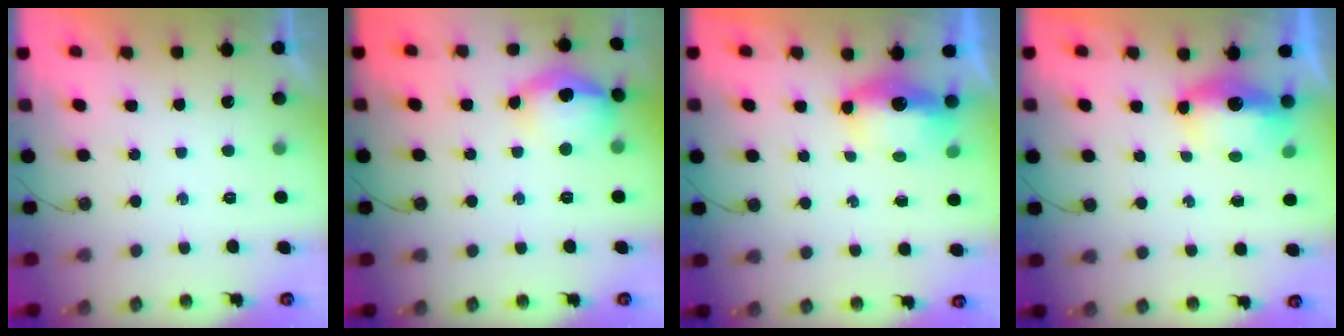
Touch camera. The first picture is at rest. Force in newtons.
{"total": 14.3, "press": 14.2, "slide": 2.3}
{"total": 11.3, "press": 8.6, "slide": 7.3}
{"total": 11.3, "press": 8.6, "slide": 7.3}